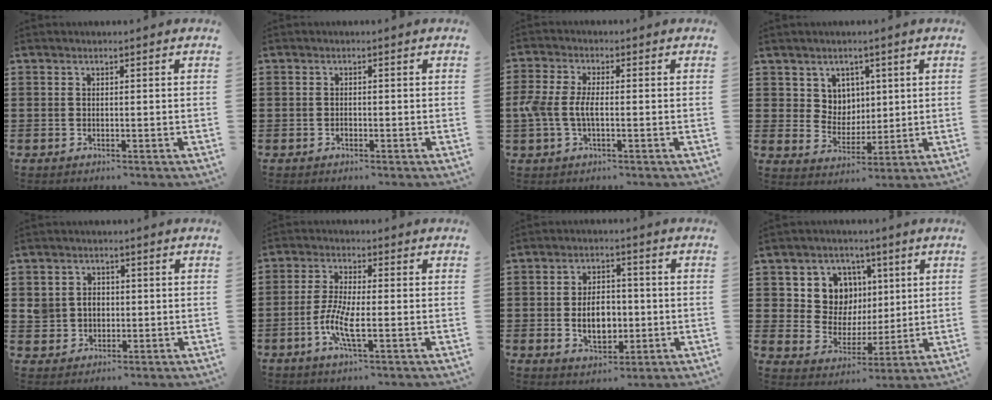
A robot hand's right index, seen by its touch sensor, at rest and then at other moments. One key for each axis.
{"total": 0.7, "fx": -0.4, "fy": 0.5, "fz": 0.3, "tx": -0.007, "ty": 0.001, "tz": -0.009}
{"total": 4.5, "fx": -0.9, "fy": 2.0, "fz": 4.0, "tx": -0.106, "ty": -0.008, "tz": -0.027}
{"total": 5.2, "fx": 2.7, "fy": 4.4, "fz": 0.4, "tx": -0.034, "ty": 0.005, "tz": 0.050}
{"total": 4.1, "fx": 0.3, "fy": 3.9, "fz": 1.2, "tx": -0.047, "ty": 0.011, "tz": 0.000}
{"total": 6.2, "fx": -2.0, "fy": 1.5, "fz": 5.7, "tx": -0.130, "ty": -0.010, "tz": -0.046}
{"total": 6.8, "fx": -1.0, "fy": 4.3, "fz": 5.1, "tx": -0.093, "ty": -0.001, "tz": -0.025}
{"total": 9.5, "fx": 3.2, "fy": 8.3, "fz": 3.4, "tx": -0.087, "ty": 0.005, "tz": 0.063}